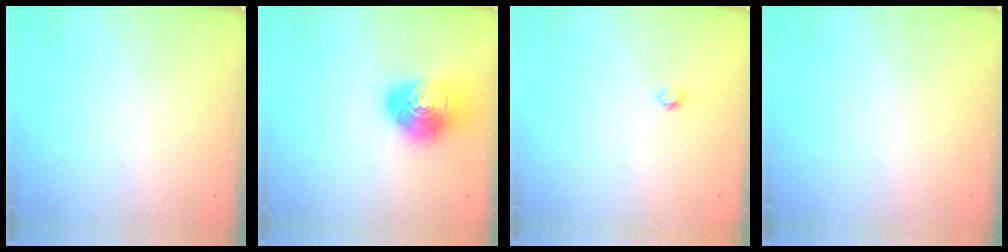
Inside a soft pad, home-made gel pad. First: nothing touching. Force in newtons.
{"total": 14.5, "press": 14.4, "slide": 1.9}
{"total": 3.4, "press": 3.4, "slide": 0.3}
{"total": 0.0}